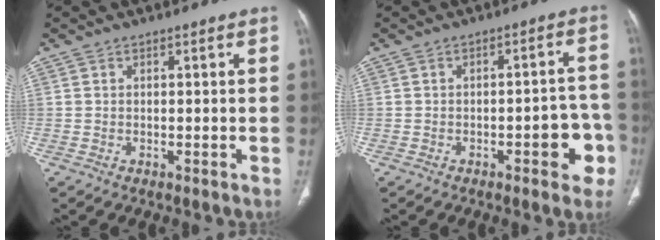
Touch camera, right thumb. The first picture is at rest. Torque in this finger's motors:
{"motor_torque": [2.11, 1.90, 1.09, -0.47, 0.16]}